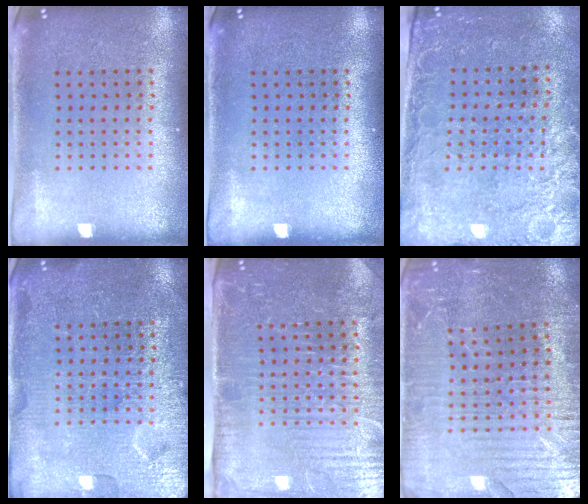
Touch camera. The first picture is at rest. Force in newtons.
{"total": 0.0}
{"total": 2.7, "press": 2.4, "slide": 1.2}
{"total": 3.8, "press": 3.8, "slide": 0.7}
{"total": 5.0, "press": 4.5, "slide": 2.2}
{"total": 3.5, "press": 3.4, "slide": 0.7}